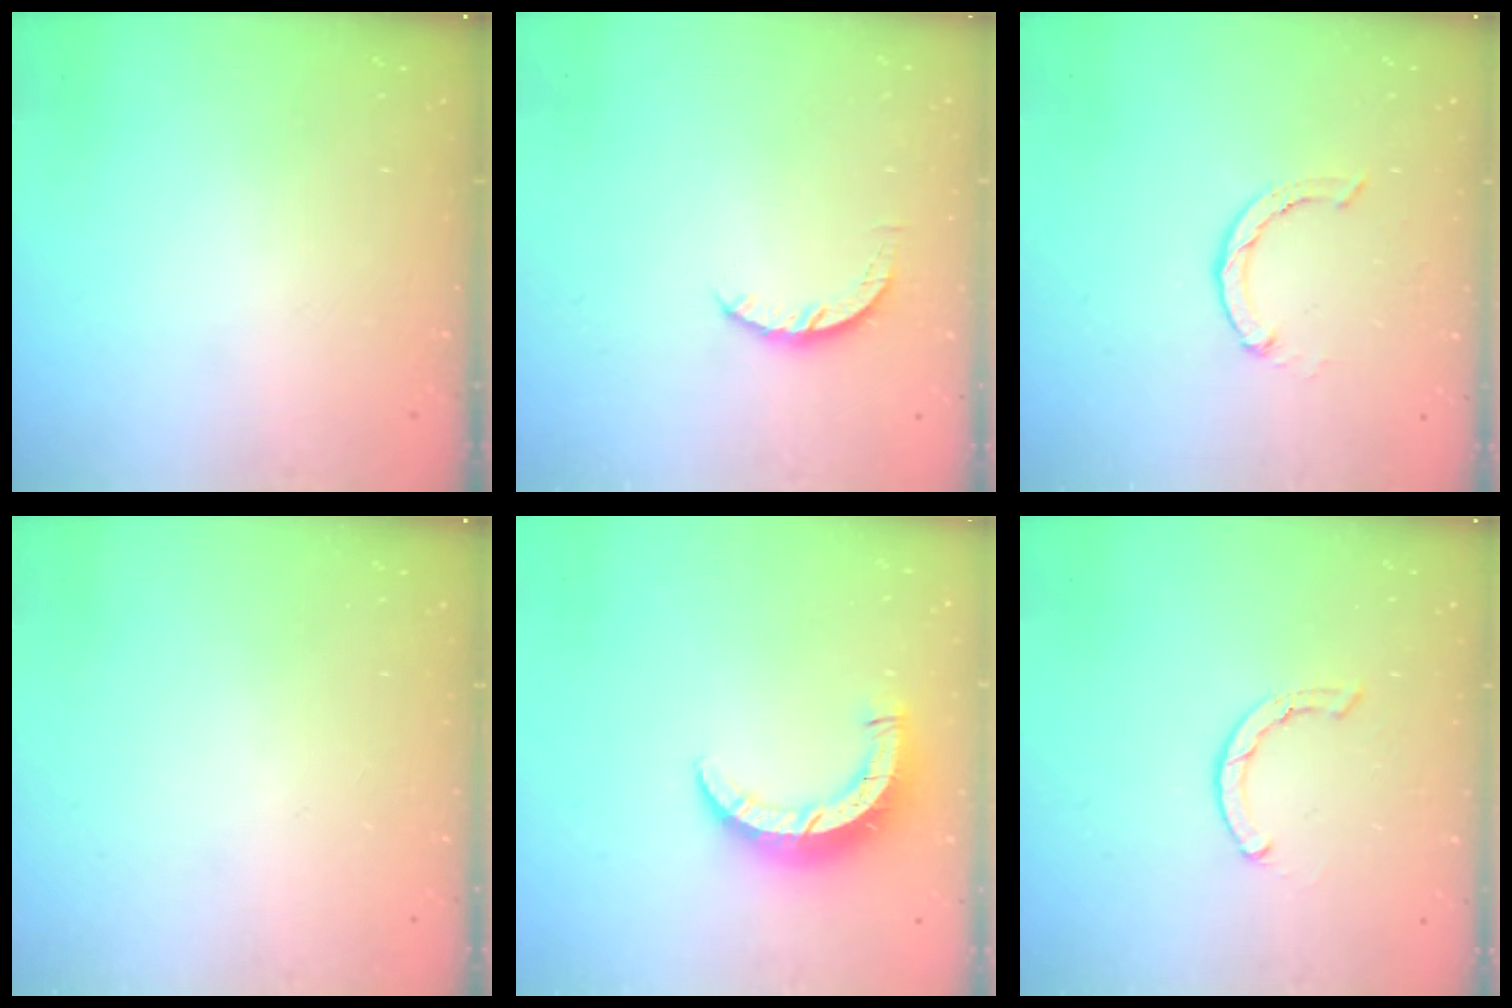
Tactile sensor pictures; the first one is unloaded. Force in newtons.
{"total": 4.3, "press": 4.3, "slide": 0.5}
{"total": 3.0, "press": 3.0, "slide": 0.4}
{"total": 0.0}
{"total": 7.8, "press": 7.8, "slide": 0.6}
{"total": 1.7, "press": 1.6, "slide": 0.3}